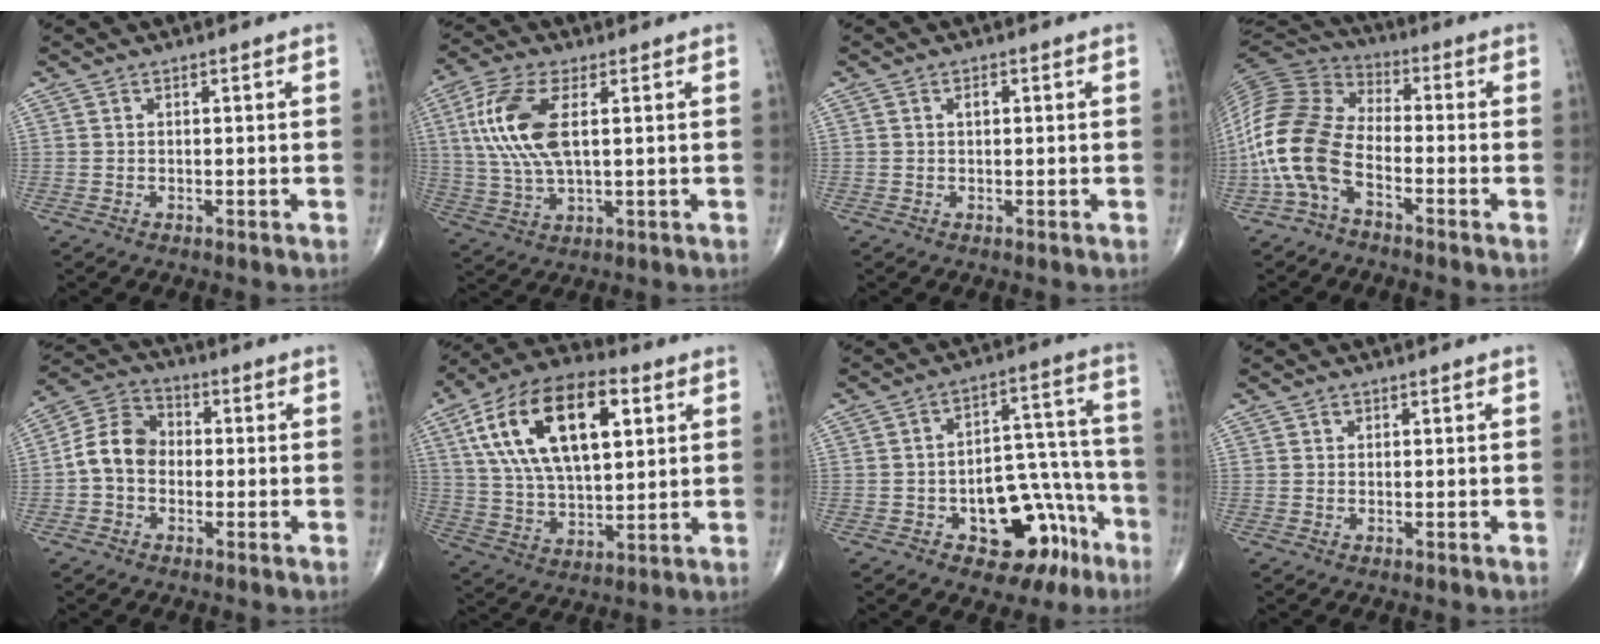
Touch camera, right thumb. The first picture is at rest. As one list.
[{"total": 12.8, "force": [2.7, 5.4, 11.3], "torque": [-0.260, 0.001, 0.055]}, {"total": 1.3, "force": [0.3, 0.8, 1.0], "torque": [-0.016, 0.002, 0.003]}, {"total": 14.6, "force": [-4.7, 8.2, 11.1], "torque": [-0.244, 0.050, -0.103]}, {"total": 8.8, "force": [-1.0, 6.9, 5.3], "torque": [-0.085, 0.033, -0.034]}, {"total": 22.8, "force": [7.5, 11.3, 18.3], "torque": [-0.316, -0.003, 0.128]}, {"total": 16.8, "force": [-7.8, 9.5, 11.4], "torque": [-0.093, 0.073, -0.100]}, {"total": 0.7, "force": [0.3, 0.6, 0.2], "torque": [0.004, 0.000, 0.005]}]